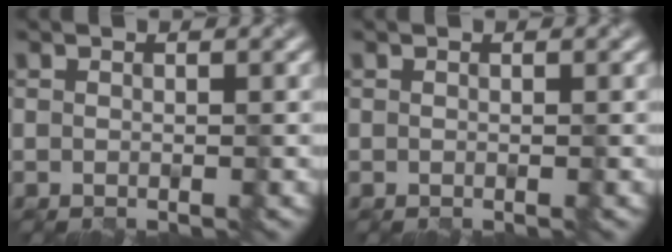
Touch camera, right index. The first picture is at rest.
{"total": 0.0}